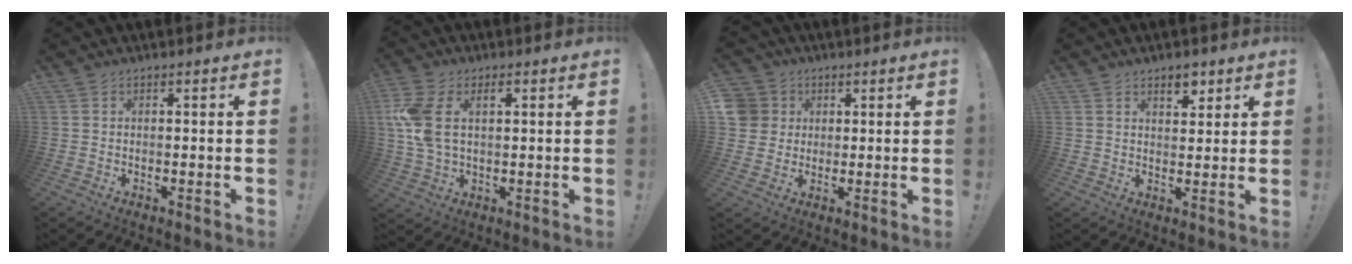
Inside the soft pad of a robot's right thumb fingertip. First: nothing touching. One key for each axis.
{"total": 10.3, "fx": 2.7, "fy": 6.5, "fz": 7.5, "tx": -0.162, "ty": -0.003, "tz": 0.047}
{"total": 7.4, "fx": 1.5, "fy": 7.0, "fz": 1.8, "tx": -0.035, "ty": -0.006, "tz": 0.029}
{"total": 5.1, "fx": 3.2, "fy": 2.9, "fz": 2.7, "tx": -0.018, "ty": -0.016, "tz": 0.052}